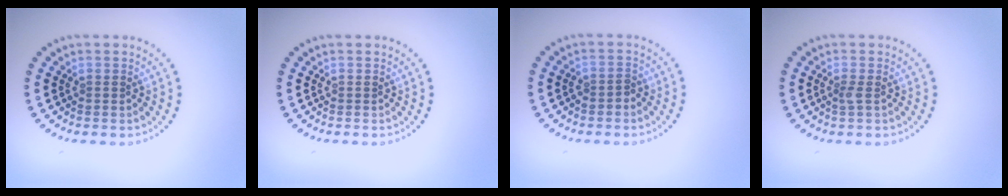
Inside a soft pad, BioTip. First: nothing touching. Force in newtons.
{"total": 0.0}
{"total": 1.1, "press": 1.0, "slide": 0.5}
{"total": 0.7, "press": 0.5, "slide": 0.4}